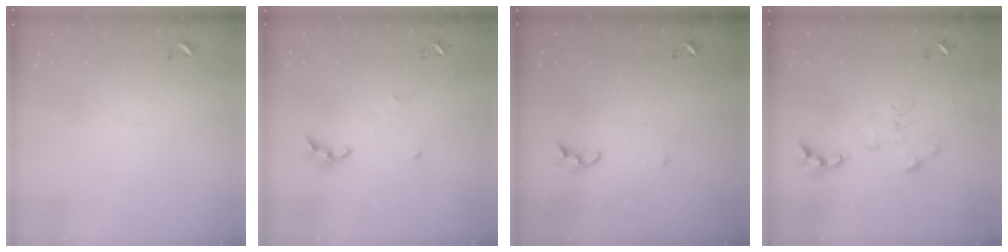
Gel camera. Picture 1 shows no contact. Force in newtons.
{"total": 9.0, "press": 9.0, "slide": 0.5}
{"total": 6.4, "press": 6.4, "slide": 0.5}
{"total": 0.0}